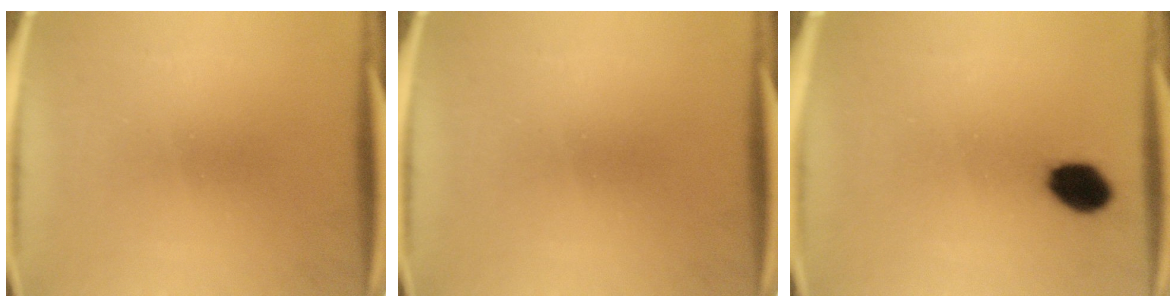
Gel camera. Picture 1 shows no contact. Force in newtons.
{"total": 0.0}
{"total": 6.7}